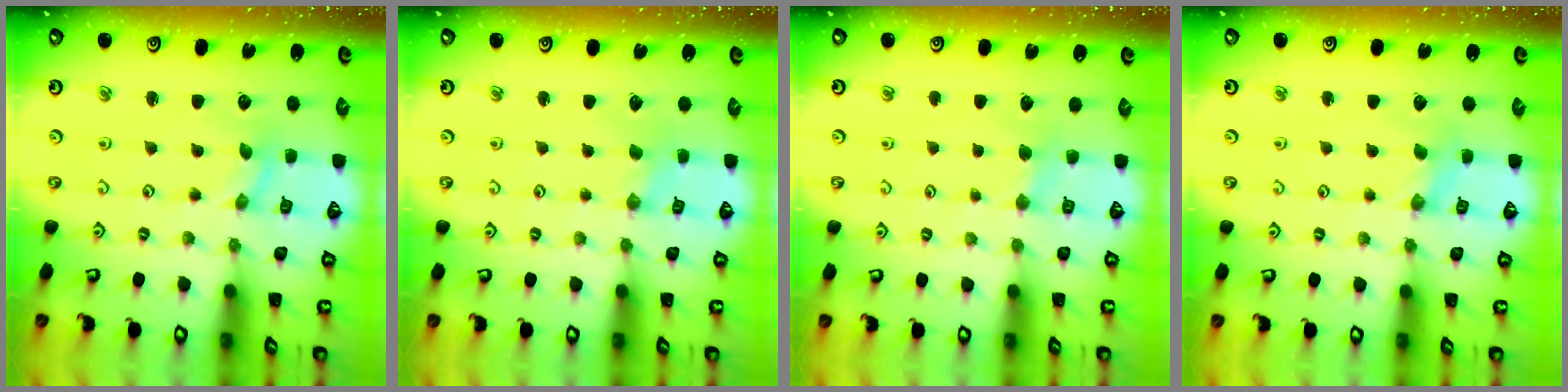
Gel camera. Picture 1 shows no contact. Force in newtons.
{"total": 0.0}
{"total": 2.9, "press": 2.8, "slide": 0.4}
{"total": 1.6, "press": 1.5, "slide": 0.3}